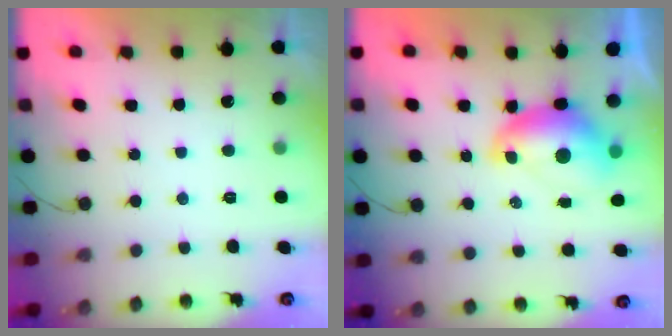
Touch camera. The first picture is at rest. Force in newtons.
{"total": 9.2, "press": 9.1, "slide": 0.9}